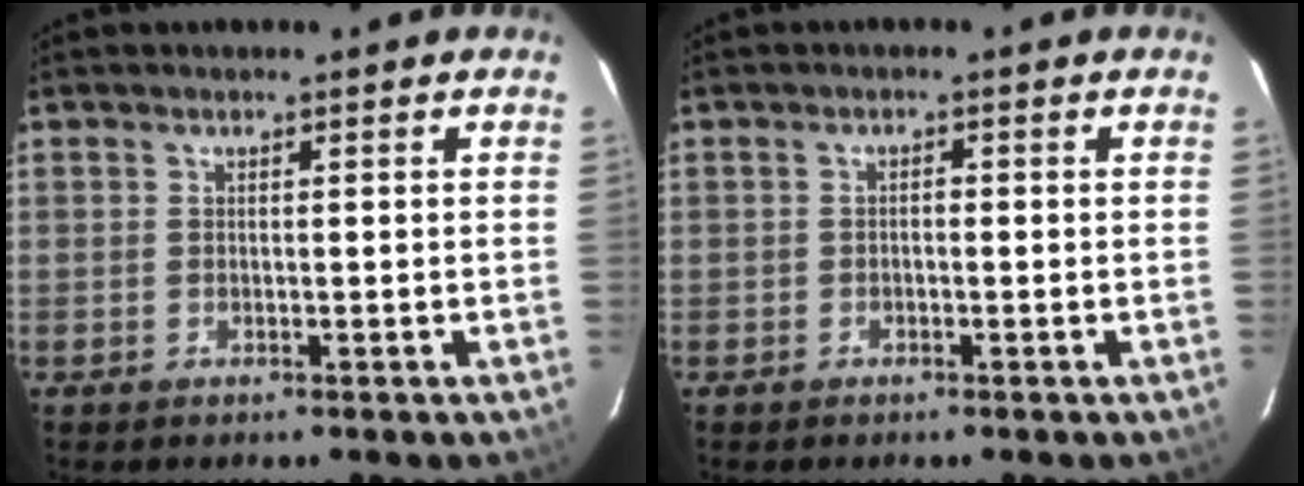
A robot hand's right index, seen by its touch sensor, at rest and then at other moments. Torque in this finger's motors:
{"motor_torque": [0.25, 0.00, 0.10, 0.00]}